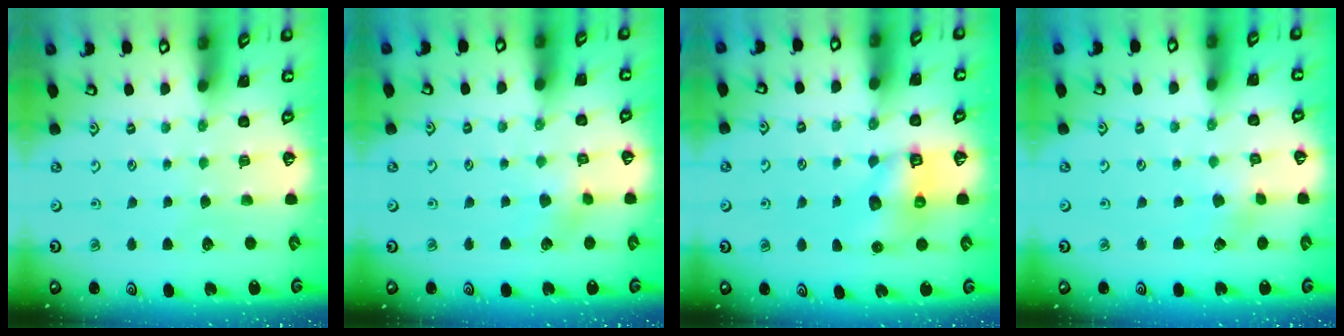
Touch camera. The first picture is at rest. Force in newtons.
{"total": 5.1, "press": 5.0, "slide": 0.3}
{"total": 7.1, "press": 7.0, "slide": 0.9}
{"total": 1.8, "press": 1.8, "slide": 0.1}